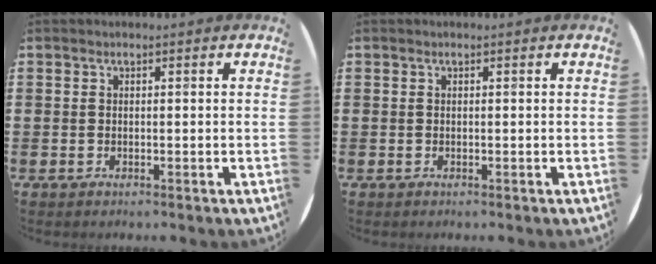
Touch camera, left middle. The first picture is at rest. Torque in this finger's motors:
{"motor_torque": [0.00, 0.00, 0.00, 0.00]}